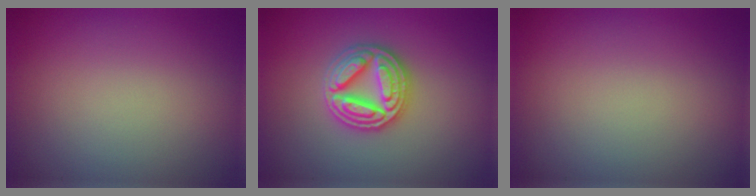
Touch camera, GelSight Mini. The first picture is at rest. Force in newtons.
{"total": 5.0, "press": 4.9, "slide": 0.9}
{"total": 0.0}